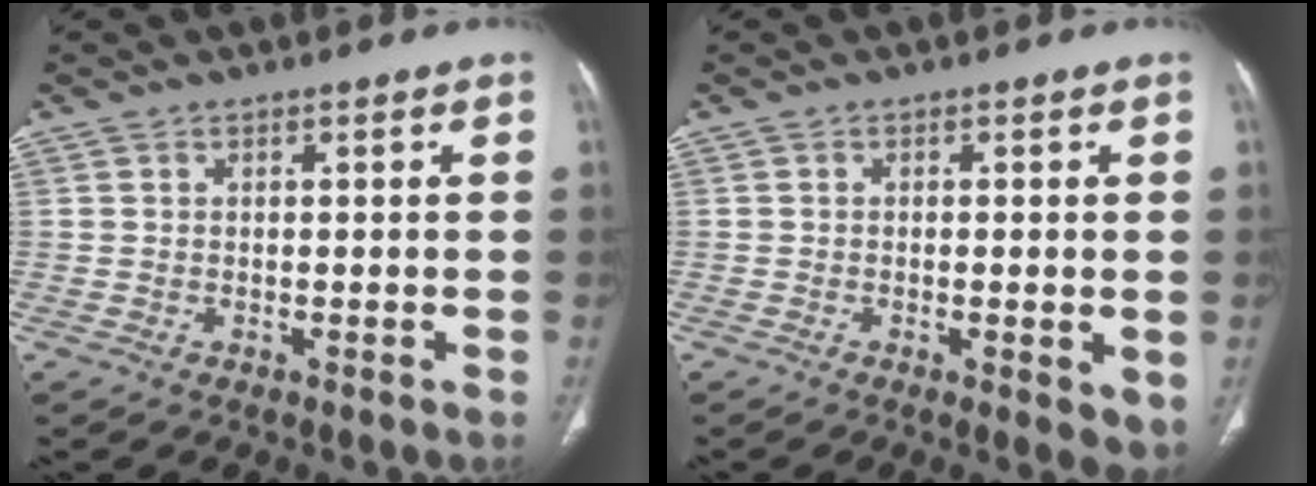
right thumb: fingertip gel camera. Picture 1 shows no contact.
{"total": 4.9, "force": [-1.0, 1.4, 4.6], "torque": [-0.067, -0.013, -0.015]}